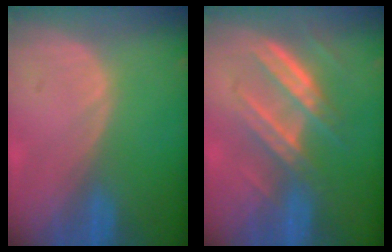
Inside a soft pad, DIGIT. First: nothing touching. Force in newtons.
{"total": 7.7, "press": 6.9, "slide": 3.5}